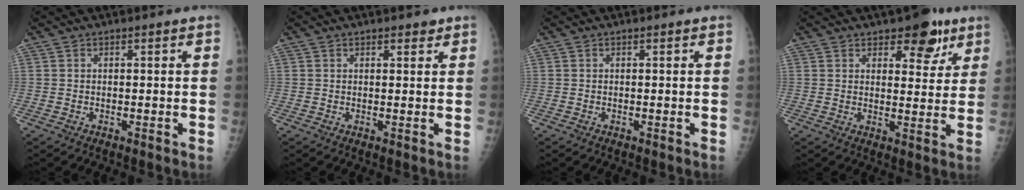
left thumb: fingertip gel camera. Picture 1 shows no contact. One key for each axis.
{"total": 1.3, "fx": 1.0, "fy": 0.7, "fz": 0.4, "tx": 0.007, "ty": -0.006, "tz": 0.010}
{"total": 0.0}
{"total": 7.9, "fx": 5.0, "fy": 4.1, "fz": 4.5, "tx": -0.022, "ty": -0.025, "tz": 0.066}